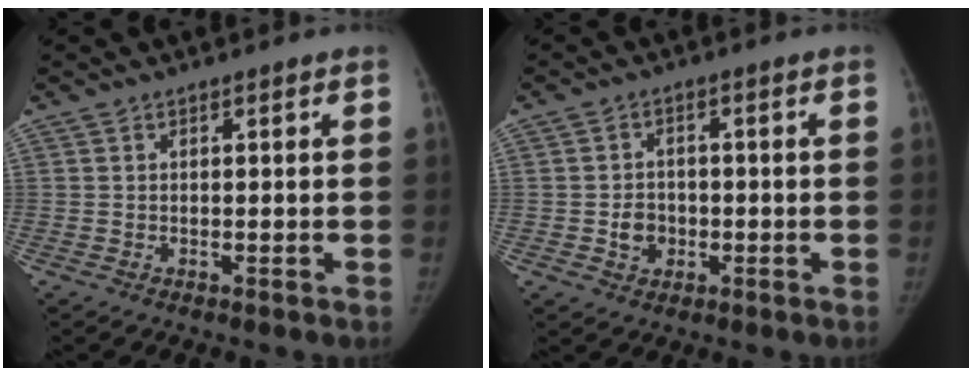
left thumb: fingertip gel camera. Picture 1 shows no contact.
{"total": 4.3, "force": [-1.1, 3.7, 1.9], "torque": [-0.010, 0.008, -0.018]}